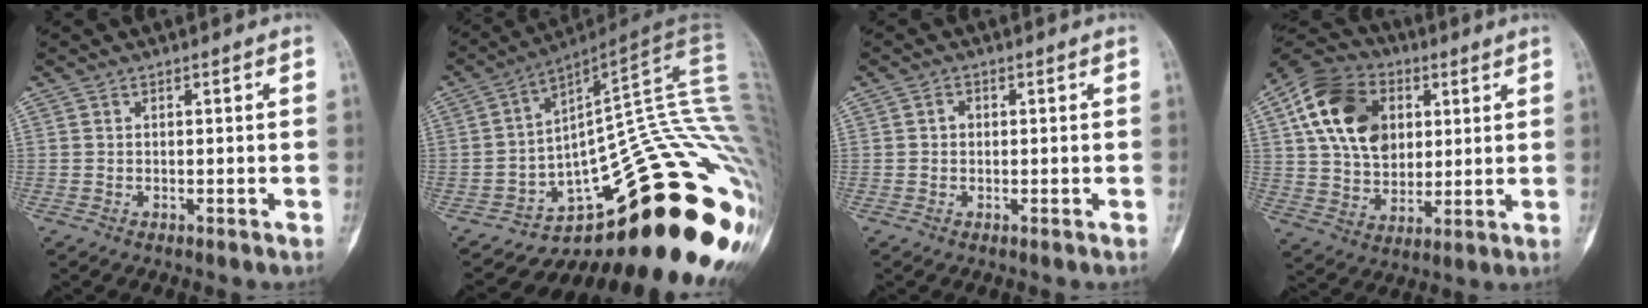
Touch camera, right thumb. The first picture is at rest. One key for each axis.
{"total": 33.8, "fx": -8.4, "fy": 10.8, "fz": 30.9, "tx": -0.292, "ty": 0.084, "tz": -0.104}
{"total": 1.2, "fx": 0.0, "fy": 1.0, "fz": 0.6, "tx": -0.006, "ty": 0.004, "tz": 0.000}
{"total": 17.7, "fx": 5.5, "fy": 12.5, "fz": 11.2, "tx": -0.182, "ty": -0.005, "tz": 0.096}